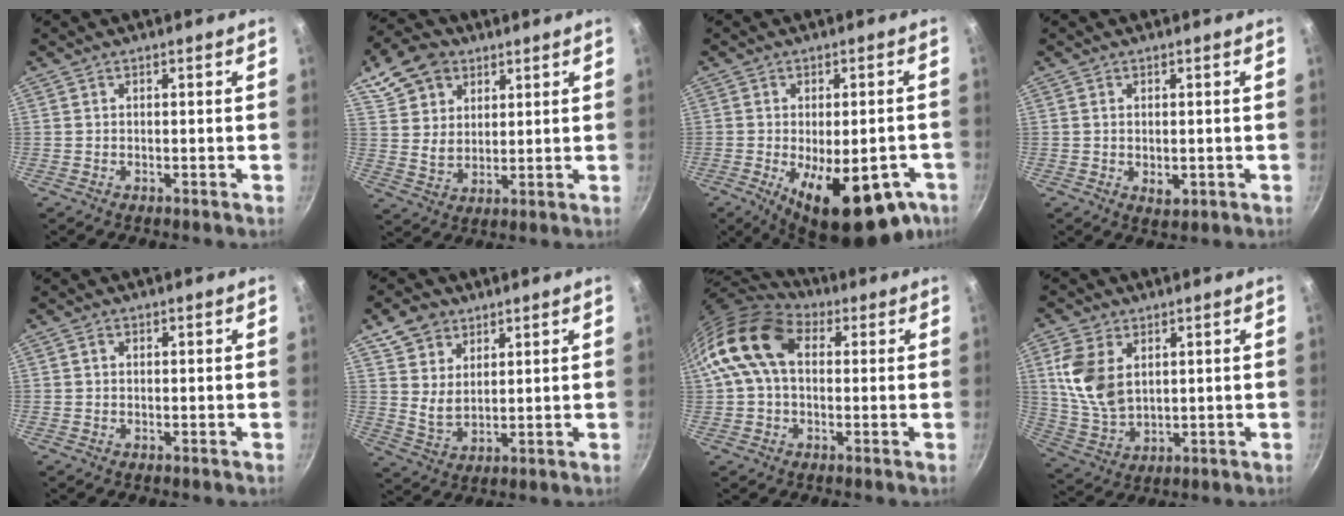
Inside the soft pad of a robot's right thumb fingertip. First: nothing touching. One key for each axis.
{"total": 12.2, "fx": 6.3, "fy": 8.9, "fz": 5.4, "tx": -0.082, "ty": -0.010, "tz": 0.114}
{"total": 19.1, "fx": -7.8, "fy": 8.2, "fz": 15.3, "tx": -0.176, "ty": 0.001, "tz": -0.095}
{"total": 2.8, "fx": -0.3, "fy": 1.7, "fz": 2.2, "tx": -0.033, "ty": -0.008, "tz": -0.002}
{"total": 0.9, "fx": 0.2, "fy": 0.7, "fz": 0.5, "tx": -0.007, "ty": 0.005, "tz": 0.003}
{"total": 8.2, "fx": 4.8, "fy": 5.7, "fz": 3.5, "tx": -0.042, "ty": -0.023, "tz": 0.090}
{"total": 13.7, "fx": 2.8, "fy": 9.2, "fz": 9.8, "tx": -0.163, "ty": 0.020, "tz": 0.032}
{"total": 11.4, "fx": 3.3, "fy": 7.4, "fz": 8.1, "tx": -0.154, "ty": -0.017, "tz": 0.075}